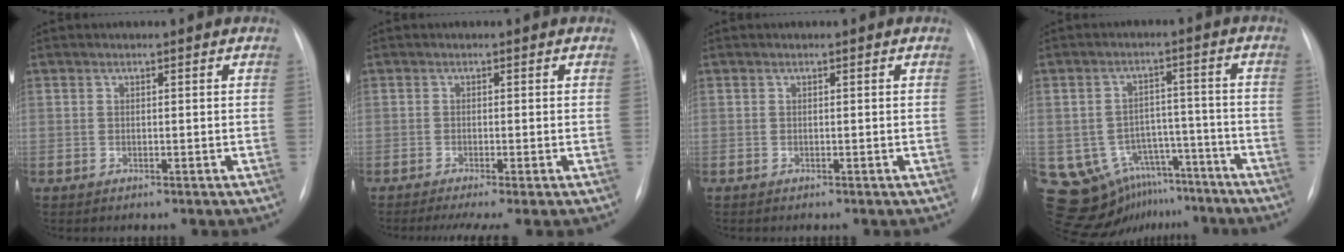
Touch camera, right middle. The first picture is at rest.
{"total": 5.1, "force": [-3.5, 0.3, 3.7], "torque": [-0.052, -0.015, -0.055]}
{"total": 0.0}
{"total": 14.2, "force": [-8.6, 10.4, 4.4], "torque": [-0.077, 0.051, -0.110]}